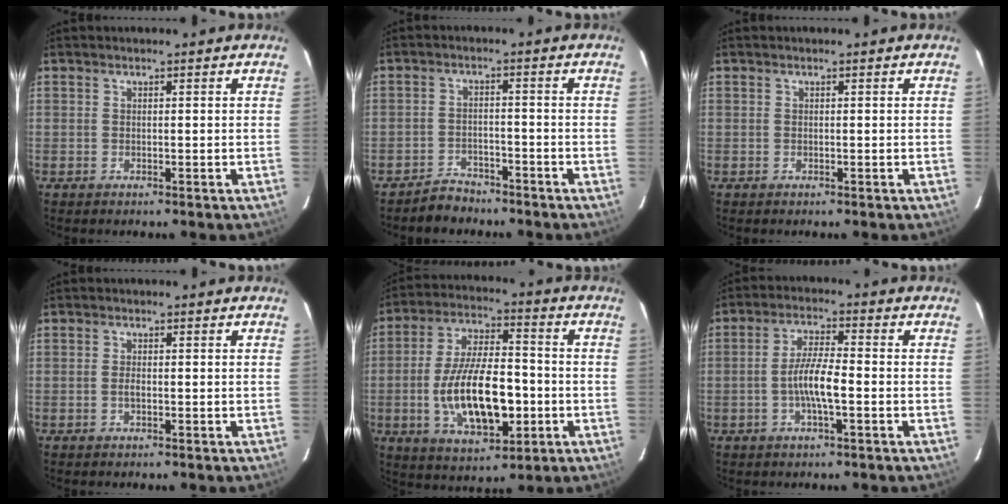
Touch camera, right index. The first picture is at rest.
{"total": 4.4, "force": [-3.9, 2.1, 0.4], "torque": [-0.024, 0.010, -0.063]}
{"total": 0.0}
{"total": 1.1, "force": [-0.3, 0.5, 1.0], "torque": [-0.021, 0.001, -0.006]}
{"total": 17.2, "force": [-3.7, 7.4, 15.0], "torque": [-0.292, -0.001, -0.052]}
{"total": 6.3, "force": [-1.7, 1.0, 6.0], "torque": [-0.118, 0.004, -0.033]}